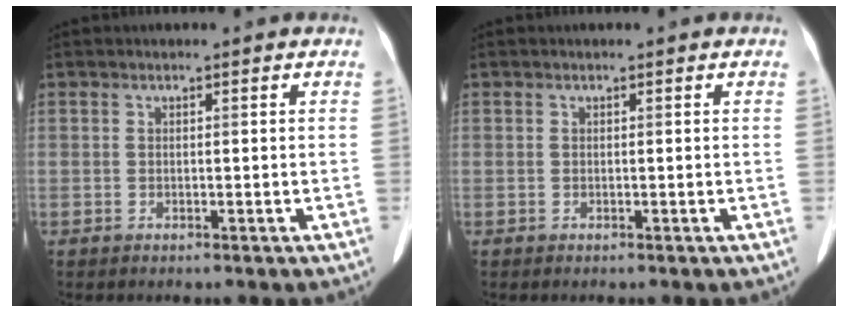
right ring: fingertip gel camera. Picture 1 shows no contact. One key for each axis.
{"total": 0.0}